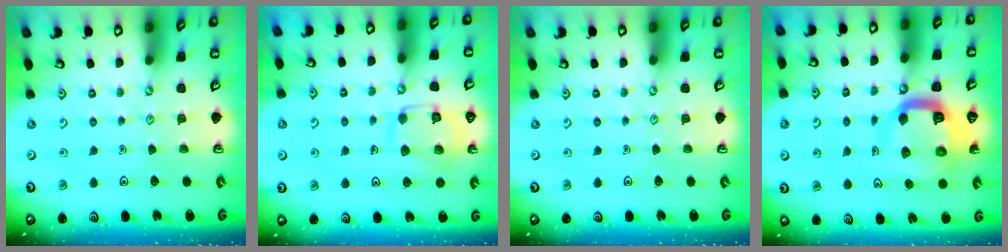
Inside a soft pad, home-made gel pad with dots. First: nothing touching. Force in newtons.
{"total": 11.2, "press": 11.2, "slide": 0.6}
{"total": 0.0}
{"total": 14.2, "press": 14.1, "slide": 1.7}